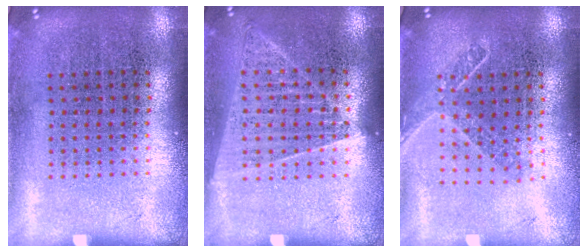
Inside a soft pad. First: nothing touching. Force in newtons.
{"total": 1.4, "press": 1.3, "slide": 0.3}
{"total": 1.5, "press": 1.2, "slide": 0.9}